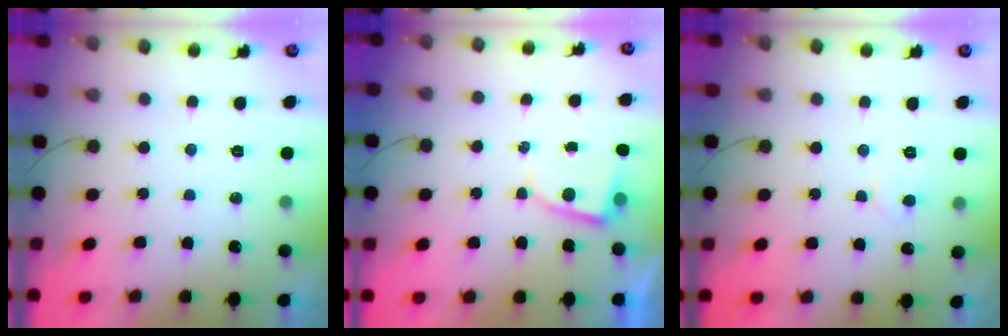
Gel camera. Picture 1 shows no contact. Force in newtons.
{"total": 2.7, "press": 2.6, "slide": 0.3}
{"total": 4.6, "press": 4.6, "slide": 0.4}